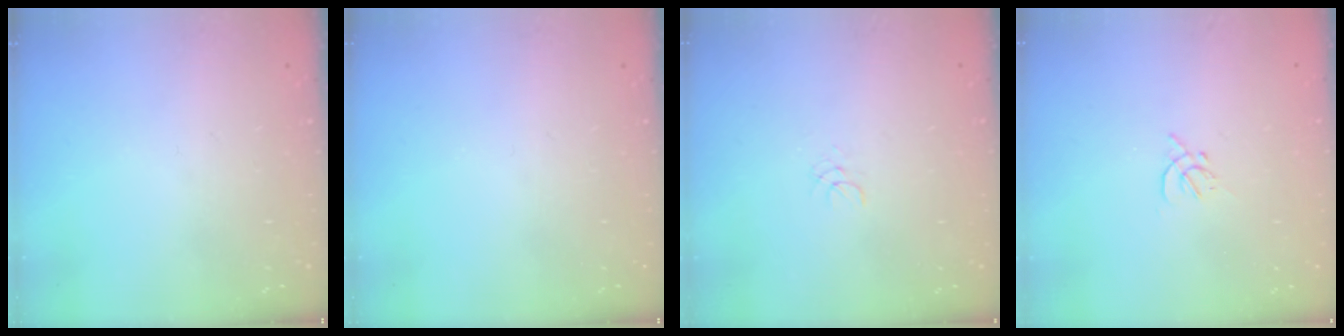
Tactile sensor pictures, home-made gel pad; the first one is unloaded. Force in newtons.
{"total": 0.0}
{"total": 1.1, "press": 1.1, "slide": 0.1}
{"total": 1.9, "press": 1.8, "slide": 0.5}